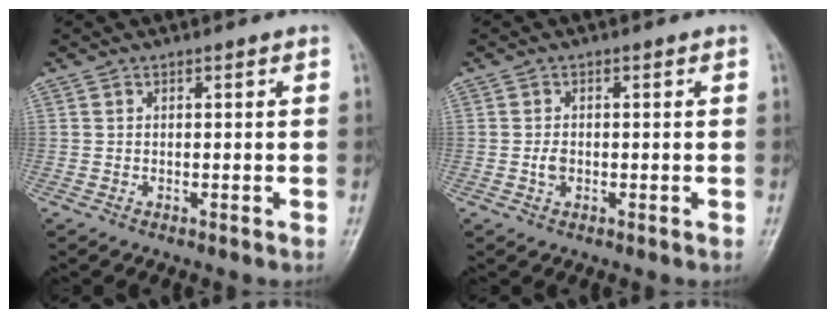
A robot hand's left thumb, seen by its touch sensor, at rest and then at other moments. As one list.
[{"total": 1.9, "force": [-0.3, 1.3, 1.3], "torque": [-0.022, 0.003, -0.007]}]